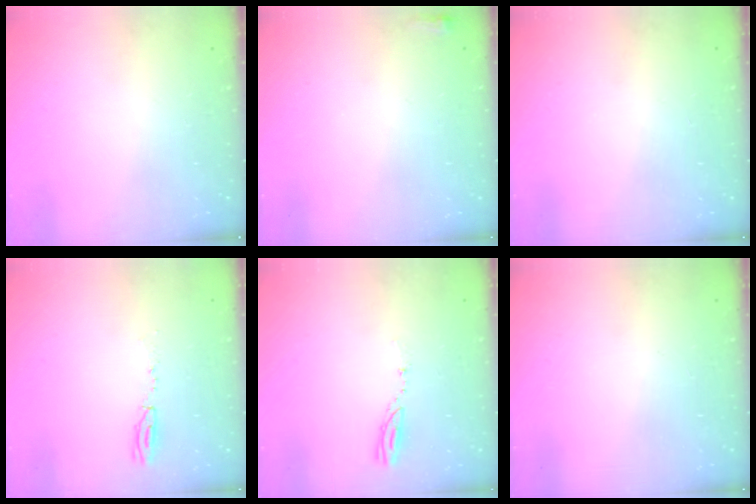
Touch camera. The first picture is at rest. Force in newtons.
{"total": 2.9, "press": 2.6, "slide": 1.1}
{"total": 0.0}
{"total": 3.6, "press": 3.5, "slide": 0.9}
{"total": 3.1, "press": 3.1, "slide": 0.3}
{"total": 0.0}